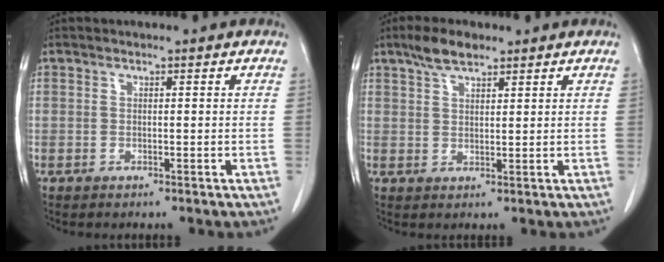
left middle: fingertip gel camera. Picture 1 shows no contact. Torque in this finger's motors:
{"motor_torque": [0.70, -0.64, 0.06, 0.00]}